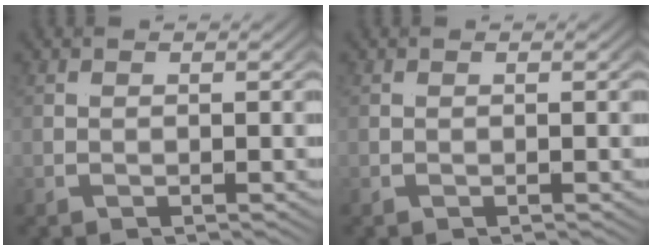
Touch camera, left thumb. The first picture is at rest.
{"total": 0.0}